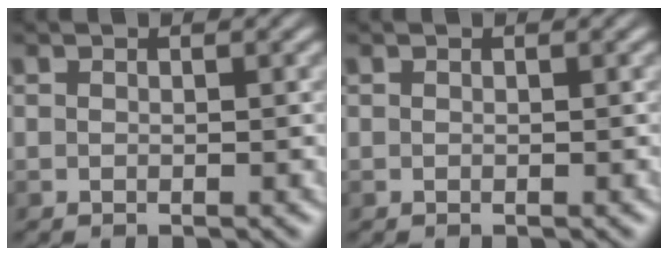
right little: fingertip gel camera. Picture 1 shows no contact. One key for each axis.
{"total": 0.0}